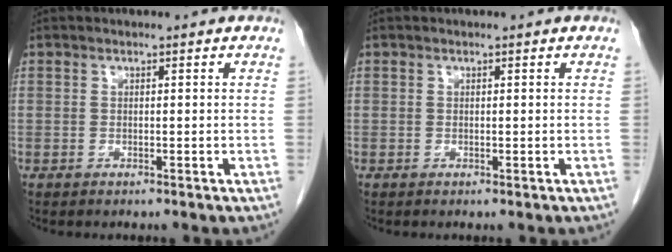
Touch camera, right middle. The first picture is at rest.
{"total": 0.0}